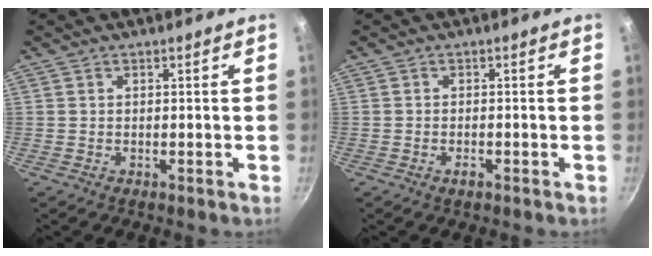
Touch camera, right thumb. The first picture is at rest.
{"total": 1.4, "force": [-0.8, 0.6, 1.0], "torque": [-0.022, 0.004, -0.017]}